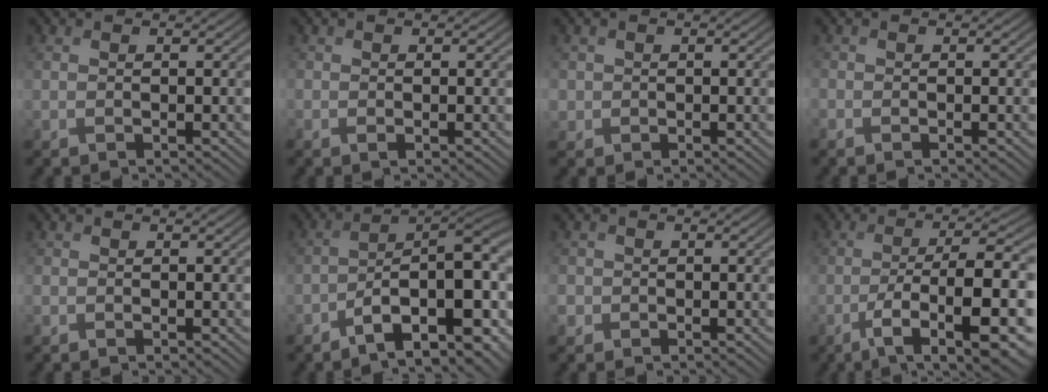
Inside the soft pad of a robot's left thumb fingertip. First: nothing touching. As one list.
[{"total": 0.9, "force": [-0.3, 0.7, 0.5], "torque": [-0.010, -0.005, -0.006]}, {"total": 1.7, "force": [0.0, 1.7, 0.1], "torque": [-0.002, -0.004, -0.001]}, {"total": 1.1, "force": [-0.8, 0.7, 0.2], "torque": [-0.006, -0.005, -0.020]}, {"total": 0.7, "force": [-0.5, 0.5, 0.0], "torque": [-0.001, -0.006, -0.011]}, {"total": 14.0, "force": [-6.0, 5.6, 11.3], "torque": [-0.149, -0.005, -0.093]}, {"total": 1.6, "force": [-0.5, 1.5, 0.1], "torque": [0.004, -0.003, -0.014]}, {"total": 13.0, "force": [-5.7, 3.6, 11.2], "torque": [-0.175, -0.002, -0.084]}]